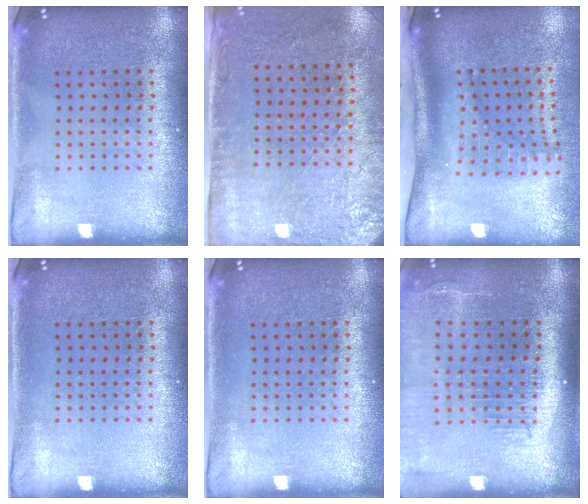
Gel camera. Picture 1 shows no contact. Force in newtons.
{"total": 2.8, "press": 2.3, "slide": 1.6}
{"total": 2.2, "press": 1.5, "slide": 1.6}
{"total": 0.0}
{"total": 0.0}
{"total": 2.2, "press": 1.8, "slide": 1.3}